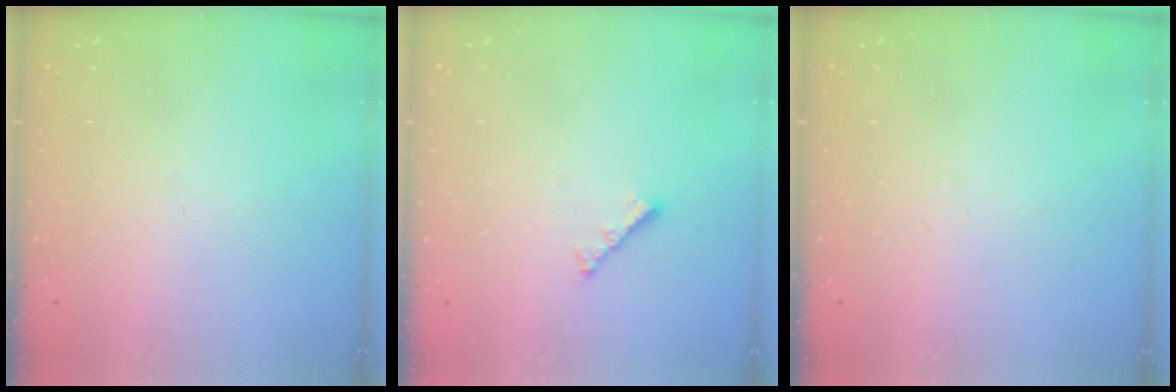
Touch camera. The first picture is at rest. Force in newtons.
{"total": 2.8, "press": 2.7, "slide": 0.6}
{"total": 0.0}